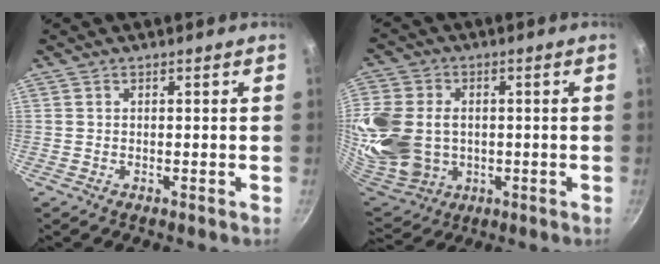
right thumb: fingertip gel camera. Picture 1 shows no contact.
{"total": 20.3, "force": [-0.2, 15.8, 12.8], "torque": [-0.290, 0.002, 0.011]}